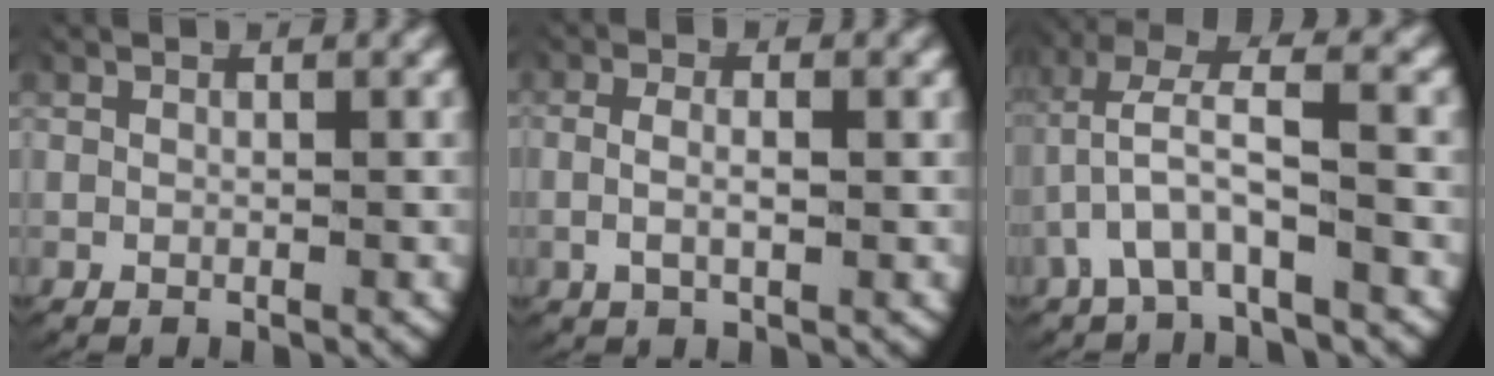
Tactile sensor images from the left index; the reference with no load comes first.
{"total": 2.2, "force": [-0.3, 0.9, 2.0], "torque": [-0.052, -0.009, -0.001]}
{"total": 4.5, "force": [0.5, 2.0, 4.0], "torque": [-0.075, 0.005, 0.010]}